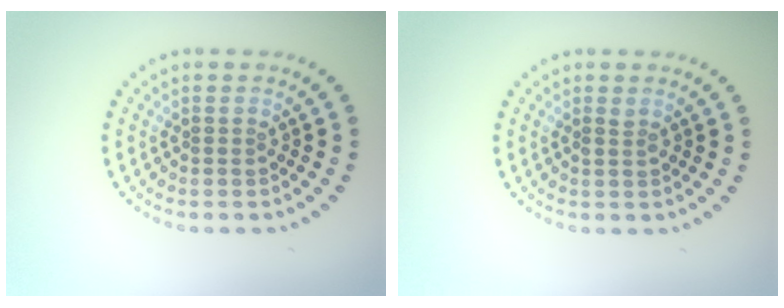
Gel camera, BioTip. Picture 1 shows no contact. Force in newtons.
{"total": 0.5, "press": 0.5, "slide": 0.2}